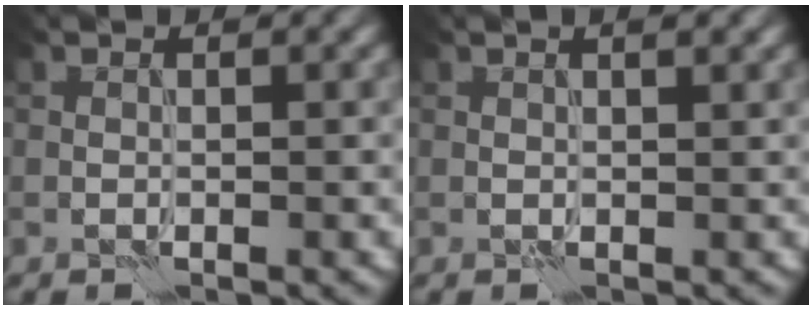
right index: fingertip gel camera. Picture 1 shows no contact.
{"total": 1.3, "force": [0.9, 0.2, 0.9], "torque": [-0.013, -0.002, 0.009]}